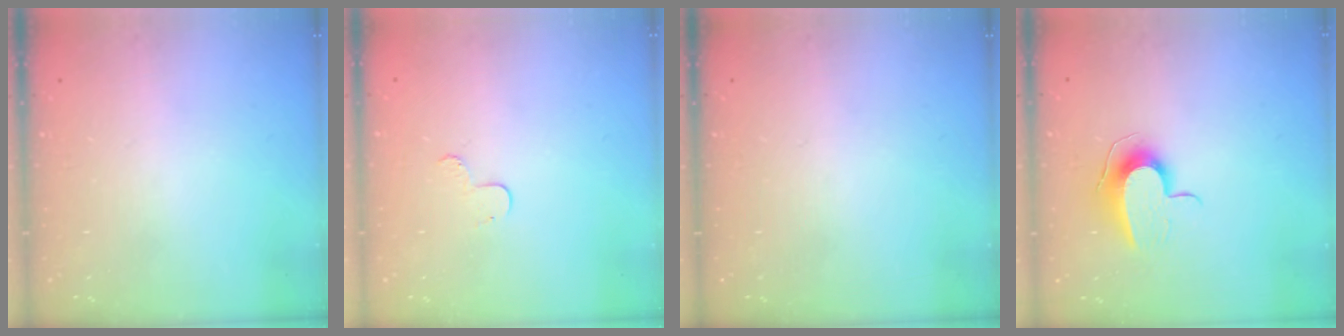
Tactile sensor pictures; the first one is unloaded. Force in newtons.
{"total": 4.8, "press": 4.8, "slide": 0.5}
{"total": 0.0}
{"total": 9.2, "press": 9.2, "slide": 0.5}